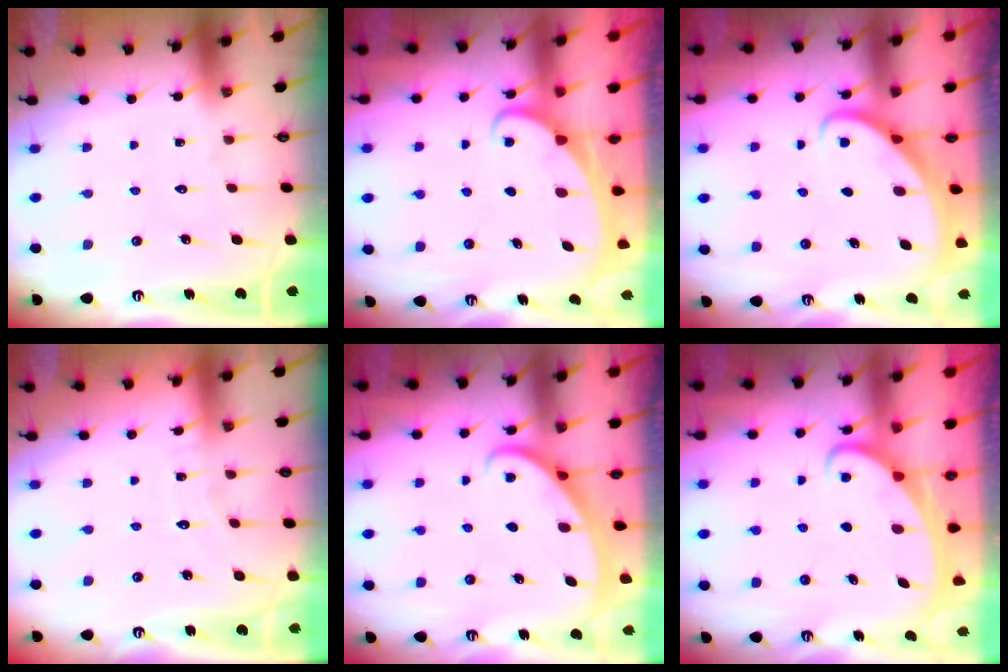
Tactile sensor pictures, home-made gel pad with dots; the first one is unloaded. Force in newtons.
{"total": 1.9, "press": 1.9, "slide": 0.1}
{"total": 2.8, "press": 2.8, "slide": 0.2}
{"total": 3.8, "press": 3.8, "slide": 0.3}
{"total": 3.0, "press": 3.0, "slide": 0.1}
{"total": 2.1, "press": 2.1, "slide": 0.3}